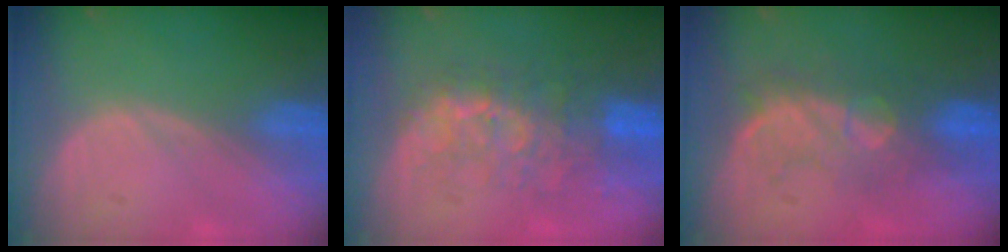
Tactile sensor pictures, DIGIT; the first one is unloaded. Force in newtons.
{"total": 9.9, "press": 8.6, "slide": 4.9}
{"total": 8.1, "press": 7.8, "slide": 2.2}